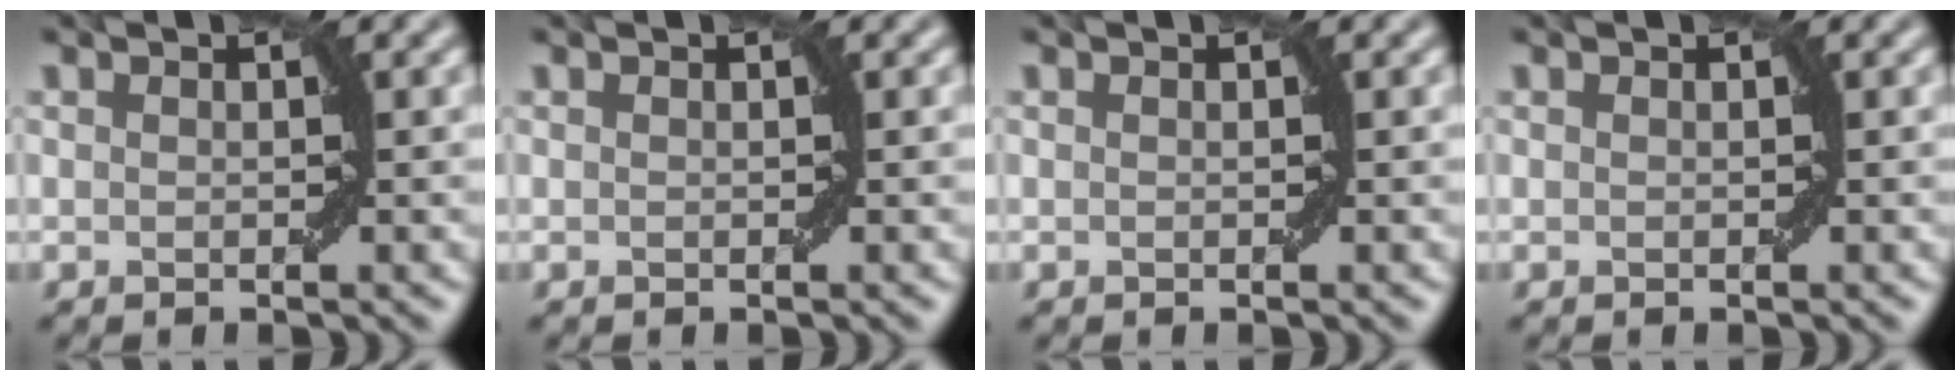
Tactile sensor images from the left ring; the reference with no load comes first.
{"total": 0.0}
{"total": 0.0}
{"total": 0.0}